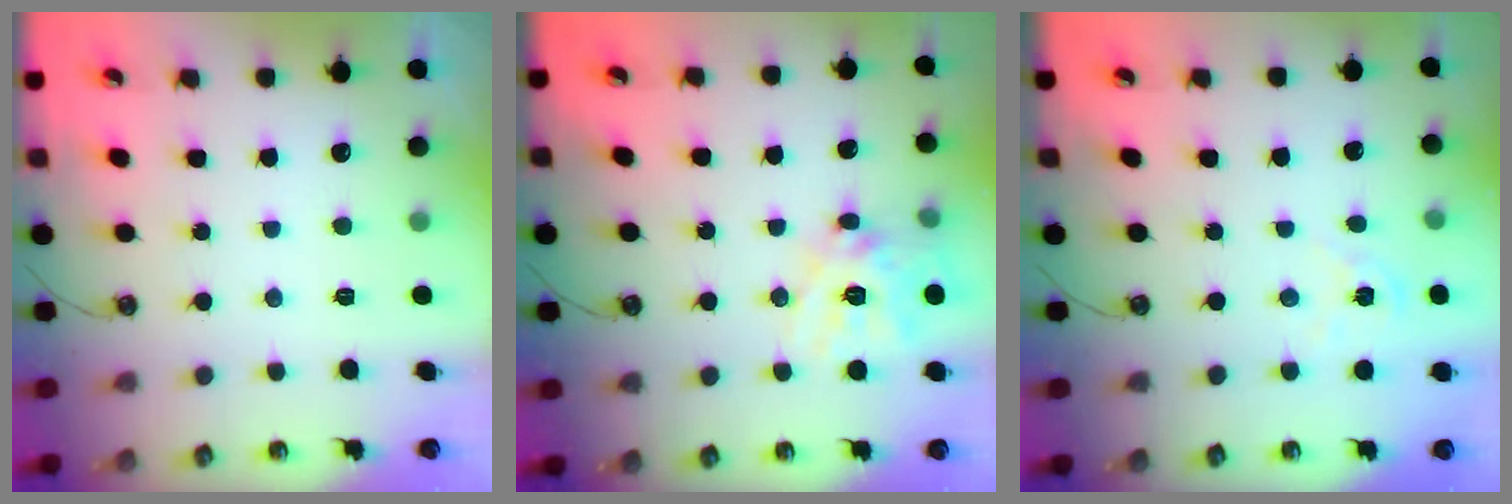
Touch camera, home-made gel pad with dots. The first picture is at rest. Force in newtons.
{"total": 15.4, "press": 15.2, "slide": 2.1}
{"total": 3.4, "press": 3.4, "slide": 0.1}